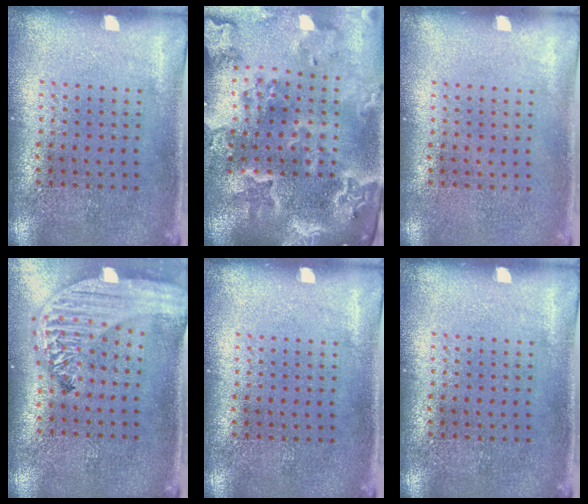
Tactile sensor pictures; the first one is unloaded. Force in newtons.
{"total": 4.7, "press": 3.8, "slide": 2.8}
{"total": 0.0}
{"total": 3.2, "press": 2.4, "slide": 2.1}
{"total": 0.0}
{"total": 0.0}